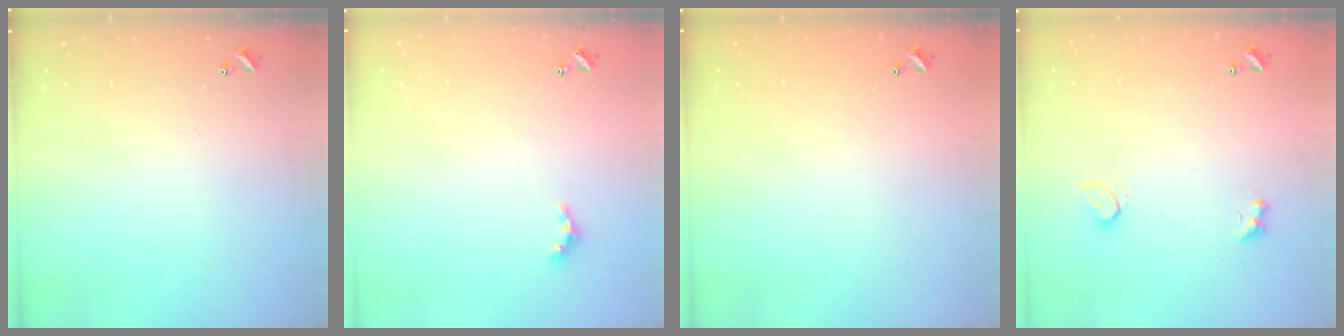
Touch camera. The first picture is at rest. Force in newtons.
{"total": 3.6, "press": 3.6, "slide": 0.6}
{"total": 2.8, "press": 2.8, "slide": 0.1}
{"total": 2.3, "press": 1.9, "slide": 1.1}